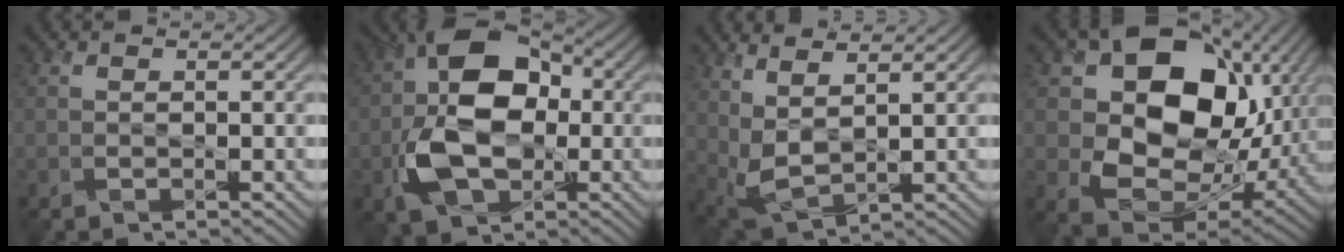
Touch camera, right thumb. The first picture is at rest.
{"total": 13.2, "force": [-1.4, 8.5, 10.0], "torque": [-0.194, 0.000, -0.035]}
{"total": 5.5, "force": [3.6, 1.5, 3.8], "torque": [-0.101, -0.005, 0.076]}
{"total": 16.9, "force": [3.9, 12.4, 10.9], "torque": [-0.187, -0.012, 0.079]}